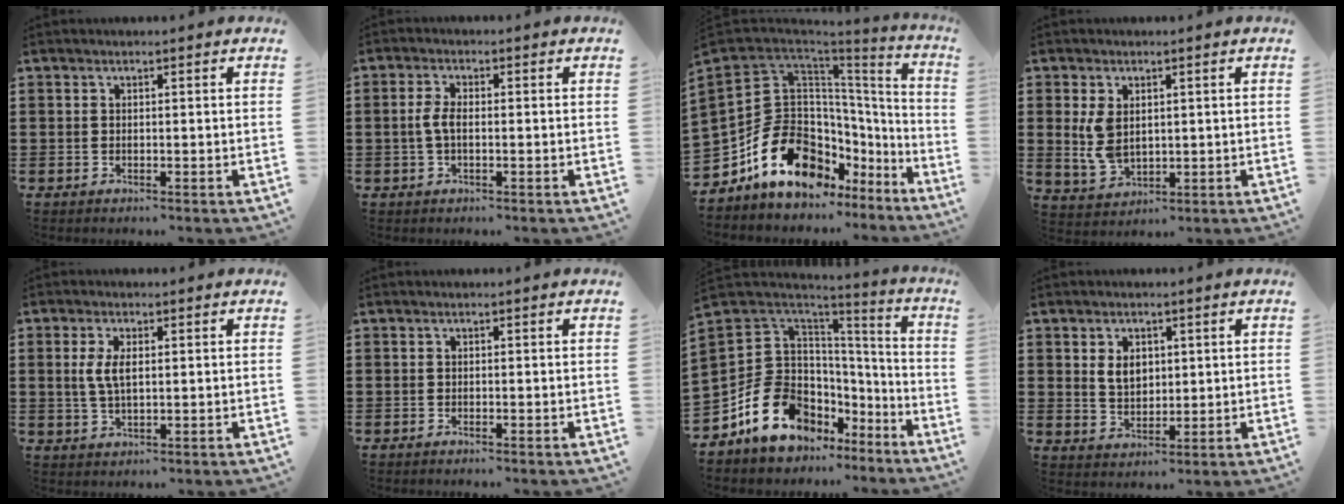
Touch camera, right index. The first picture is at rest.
{"total": 3.1, "force": [-0.3, 1.3, 2.8], "torque": [-0.074, -0.005, -0.013]}
{"total": 17.9, "force": [-6.6, 12.7, 10.8], "torque": [-0.218, 0.008, -0.114]}
{"total": 5.3, "force": [0.9, 3.4, 3.9], "torque": [-0.097, 0.003, 0.015]}
{"total": 4.2, "force": [0.7, 1.9, 3.7], "torque": [-0.084, 0.007, 0.008]}
{"total": 0.6, "force": [-0.6, -0.1, 0.1], "torque": [-0.004, -0.004, -0.011]}
{"total": 13.8, "force": [-6.7, 10.1, 6.7], "torque": [-0.154, 0.017, -0.118]}
{"total": 4.1, "force": [1.1, 2.9, 2.7], "torque": [-0.054, 0.009, 0.017]}